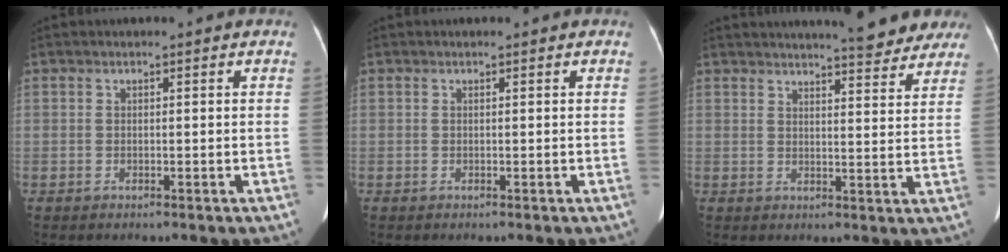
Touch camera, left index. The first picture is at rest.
{"total": 0.0}
{"total": 12.7, "force": [11.5, 2.0, 5.0], "torque": [-0.052, -0.011, 0.125]}